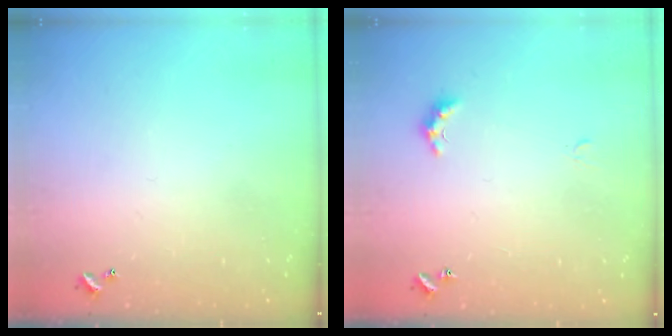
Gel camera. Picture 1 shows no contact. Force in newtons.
{"total": 2.4, "press": 2.3, "slide": 0.6}